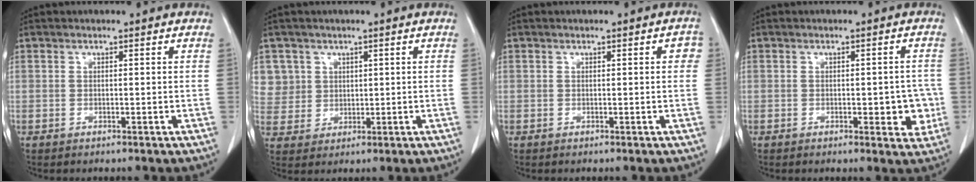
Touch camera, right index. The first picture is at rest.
{"total": 6.3, "force": [2.4, 5.8, -0.1], "torque": [0.008, 0.011, 0.059]}
{"total": 1.7, "force": [0.1, 0.6, 1.6], "torque": [-0.010, 0.010, -0.002]}
{"total": 5.3, "force": [-1.3, 2.3, 4.7], "torque": [-0.048, 0.003, -0.013]}